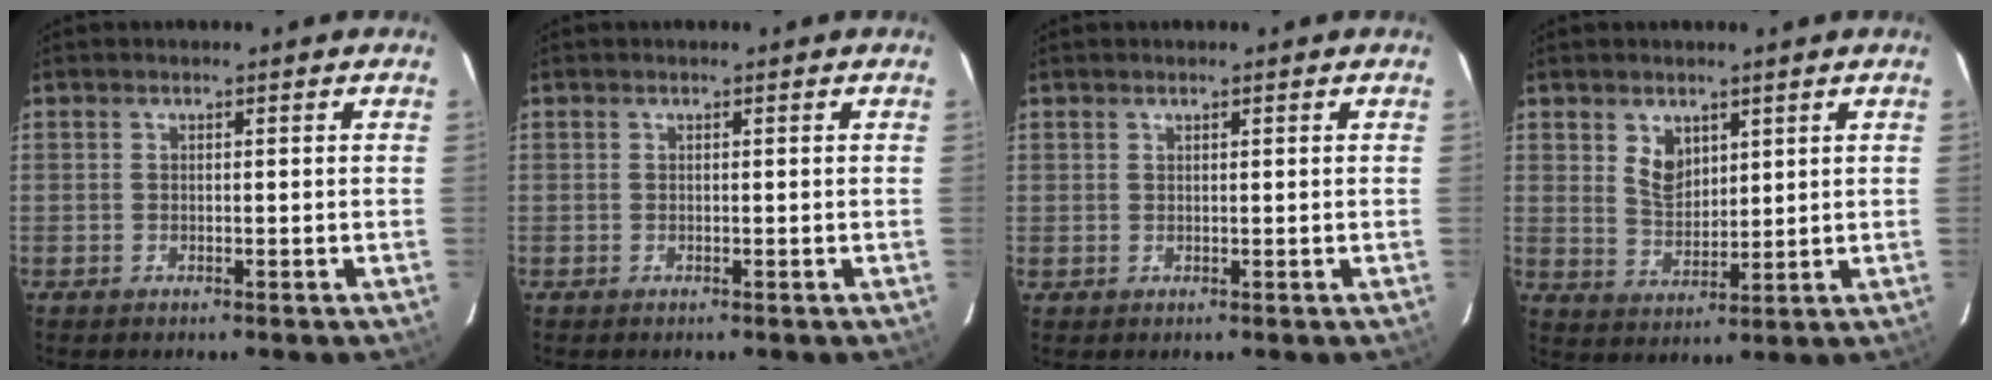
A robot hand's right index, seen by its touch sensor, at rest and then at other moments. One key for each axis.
{"total": 0.0}
{"total": 0.9, "fx": 0.4, "fy": 0.8, "fz": 0.0, "tx": 0.004, "ty": 0.004, "tz": 0.006}
{"total": 5.5, "fx": 2.7, "fy": 3.7, "fz": 3.1, "tx": -0.050, "ty": 0.001, "tz": 0.057}